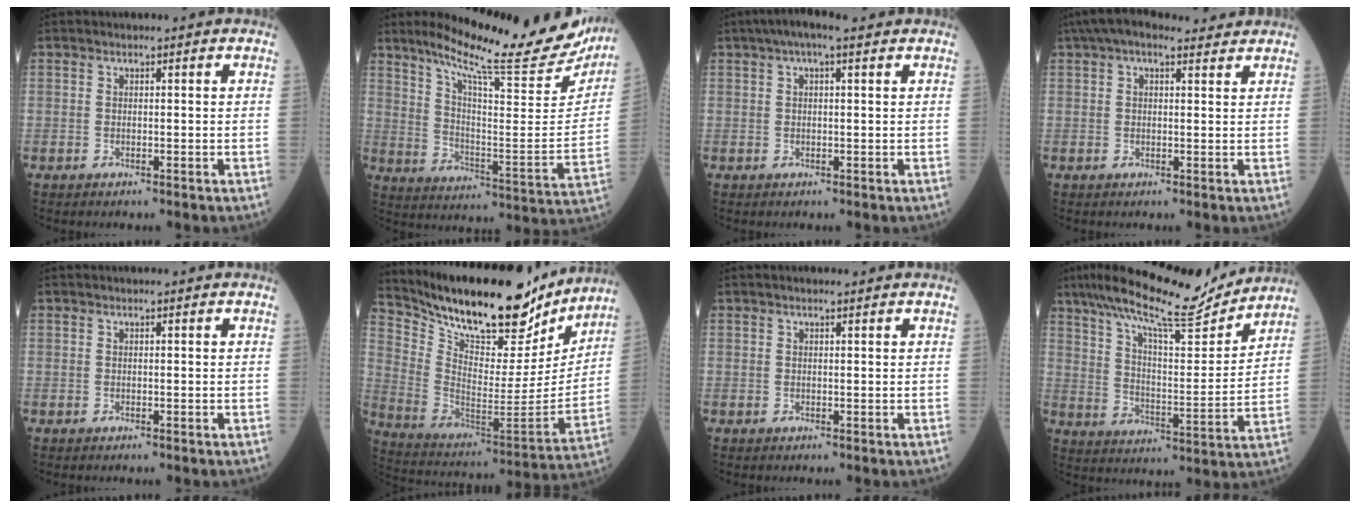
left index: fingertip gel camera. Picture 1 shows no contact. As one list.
[{"total": 25.6, "force": [22.3, 2.5, 12.3], "torque": [-0.197, -0.069, 0.302]}, {"total": 5.6, "force": [3.7, 1.1, 4.1], "torque": [-0.071, 0.038, 0.058]}, {"total": 8.3, "force": [6.6, 2.6, 4.2], "torque": [-0.076, 0.045, 0.102]}, {"total": 0.0}, {"total": 24.7, "force": [21.2, 6.5, 10.8], "torque": [-0.193, -0.022, 0.328]}, {"total": 1.1, "force": [0.9, 0.1, 0.7], "torque": [-0.013, 0.005, 0.015]}, {"total": 17.3, "force": [15.5, 1.7, 7.6], "torque": [-0.140, 0.003, 0.246]}]